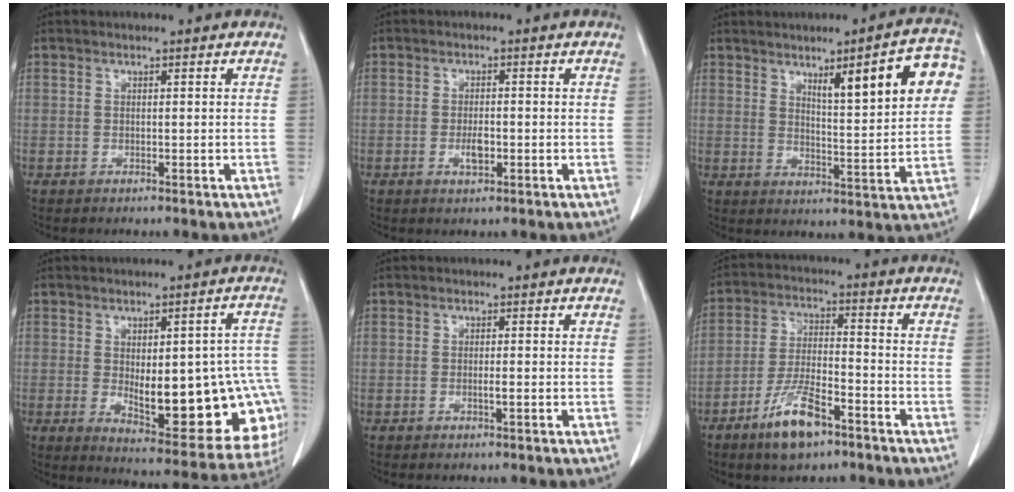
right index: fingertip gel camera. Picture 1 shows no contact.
{"total": 2.6, "force": [-0.7, 0.9, 2.4], "torque": [-0.045, 0.000, -0.009]}
{"total": 12.4, "force": [5.1, 1.9, 11.1], "torque": [-0.147, 0.009, 0.069]}
{"total": 20.7, "force": [-3.2, 7.7, 18.9], "torque": [-0.167, 0.020, -0.012]}
{"total": 0.9, "force": [-0.2, 0.1, 0.9], "torque": [-0.016, 0.000, -0.003]}
{"total": 9.5, "force": [-5.9, 2.7, 6.9], "torque": [-0.140, -0.009, -0.105]}